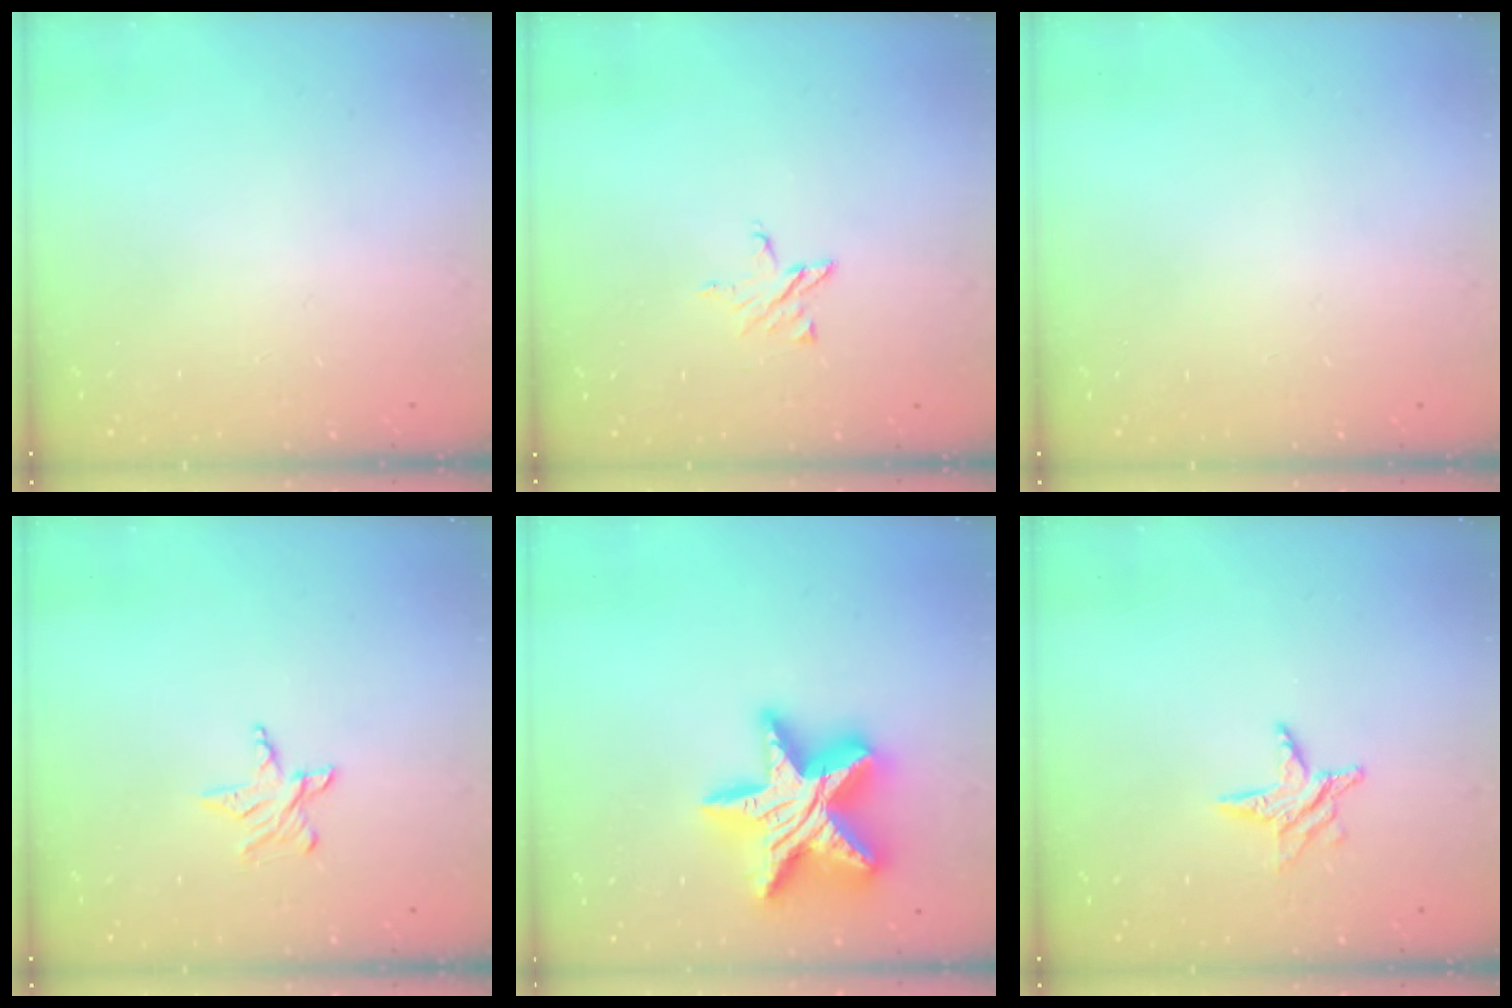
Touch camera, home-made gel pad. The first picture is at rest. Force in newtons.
{"total": 3.1, "press": 3.0, "slide": 0.3}
{"total": 0.0}
{"total": 3.7, "press": 3.7, "slide": 0.3}
{"total": 24.6, "press": 24.5, "slide": 2.1}
{"total": 6.2, "press": 6.2, "slide": 0.5}